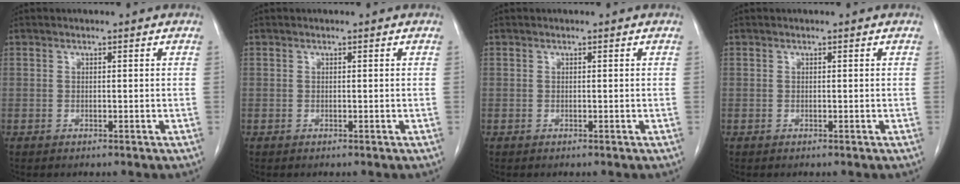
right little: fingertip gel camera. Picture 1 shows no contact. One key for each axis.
{"total": 0.0}
{"total": 0.0}
{"total": 0.0}